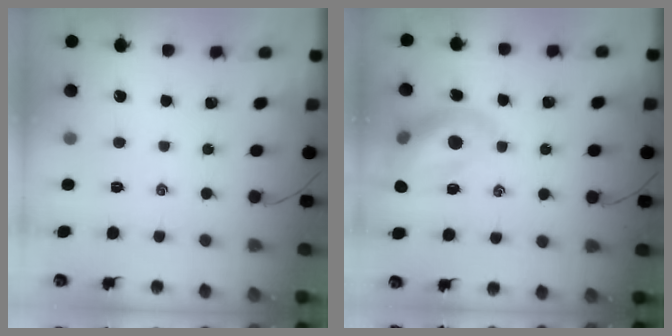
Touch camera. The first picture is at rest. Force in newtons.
{"total": 14.2, "press": 13.7, "slide": 3.8}